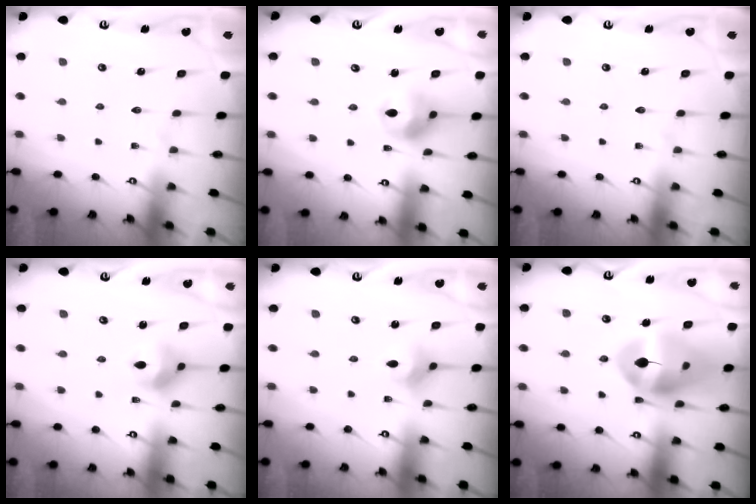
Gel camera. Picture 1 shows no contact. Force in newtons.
{"total": 9.9, "press": 9.7, "slide": 2.0}
{"total": 0.0}
{"total": 8.8, "press": 8.5, "slide": 2.2}
{"total": 2.7, "press": 2.7, "slide": 0.4}
{"total": 16.7, "press": 16.6, "slide": 1.8}